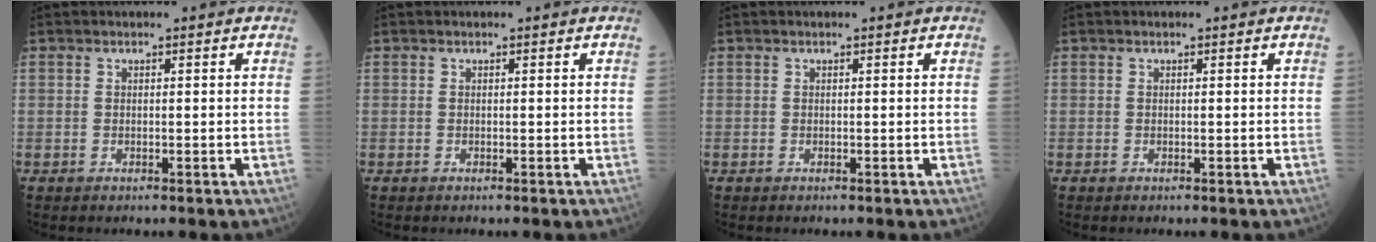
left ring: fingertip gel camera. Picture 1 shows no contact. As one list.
[{"total": 0.0}, {"total": 0.0}, {"total": 0.0}]